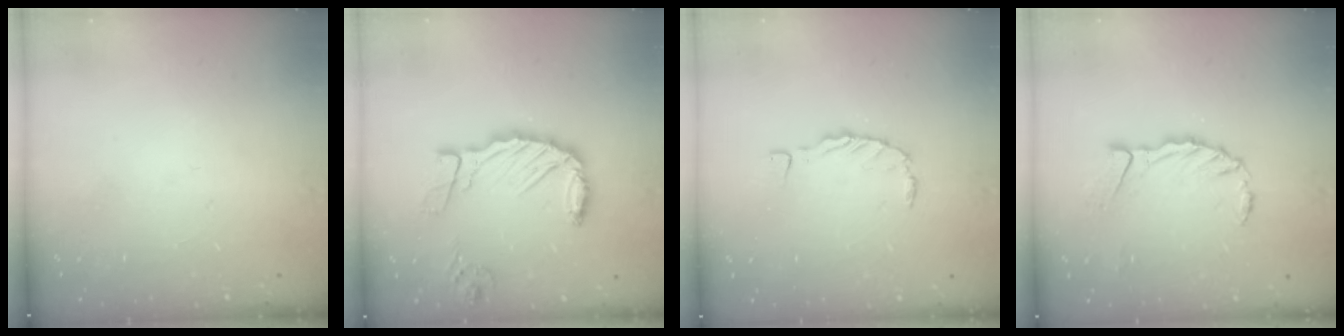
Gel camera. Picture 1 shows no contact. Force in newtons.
{"total": 12.8, "press": 12.7, "slide": 1.6}
{"total": 0.0}
{"total": 7.6, "press": 7.5, "slide": 1.1}